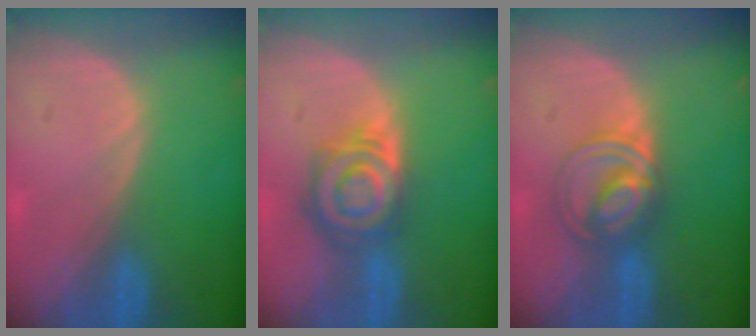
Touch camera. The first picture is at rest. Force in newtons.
{"total": 8.1, "press": 7.1, "slide": 3.9}
{"total": 5.8, "press": 5.8, "slide": 0.2}